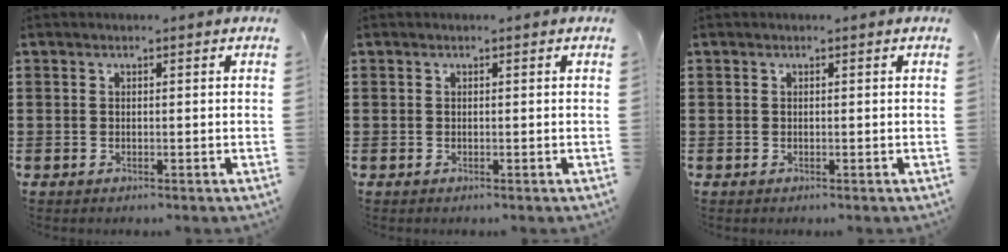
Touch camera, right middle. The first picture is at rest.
{"total": 0.0}
{"total": 0.0}